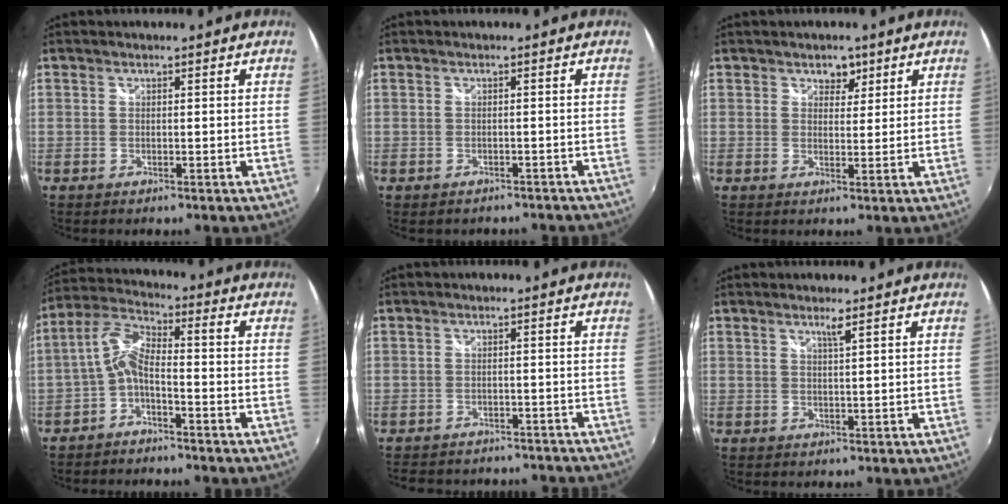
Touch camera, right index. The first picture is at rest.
{"total": 4.2, "force": [-3.6, 1.8, 1.3], "torque": [-0.024, -0.013, -0.040]}
{"total": 2.8, "force": [1.7, 2.1, 0.8], "torque": [-0.004, 0.004, 0.026]}
{"total": 6.2, "force": [-2.8, 1.7, 5.3], "torque": [-0.131, 0.017, -0.056]}
{"total": 14.6, "force": [-12.8, 5.1, 4.9], "torque": [-0.111, 0.006, -0.162]}
{"total": 1.5, "force": [0.9, -0.4, 1.1], "torque": [-0.019, -0.002, 0.016]}